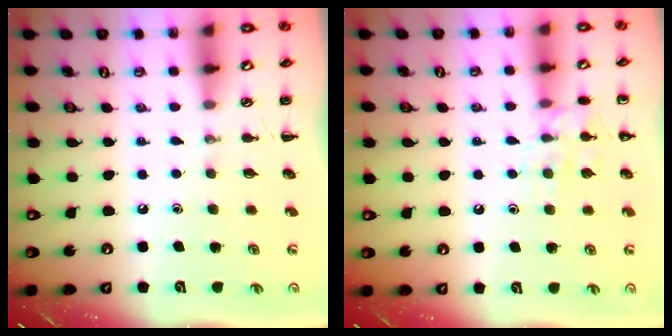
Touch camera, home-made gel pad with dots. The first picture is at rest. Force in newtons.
{"total": 9.2, "press": 9.1, "slide": 1.2}